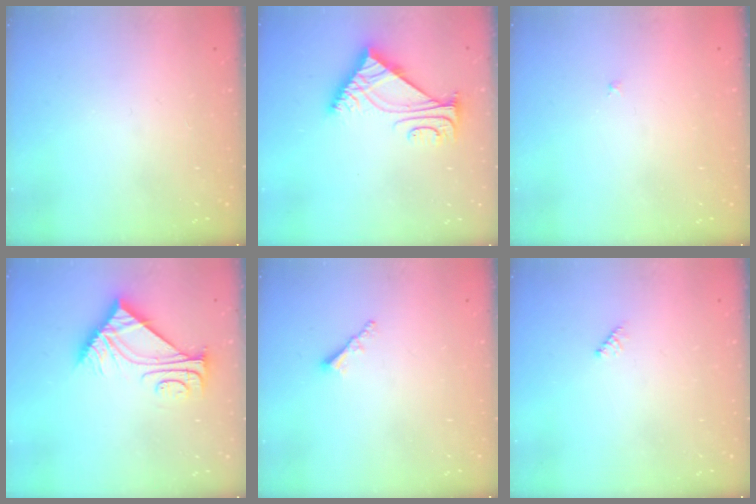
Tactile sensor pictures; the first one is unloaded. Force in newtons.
{"total": 6.7, "press": 6.7, "slide": 0.3}
{"total": 0.9, "press": 0.9, "slide": 0.2}
{"total": 8.1, "press": 8.1, "slide": 0.3}
{"total": 1.9, "press": 1.9, "slide": 0.5}
{"total": 2.3, "press": 2.3, "slide": 0.4}